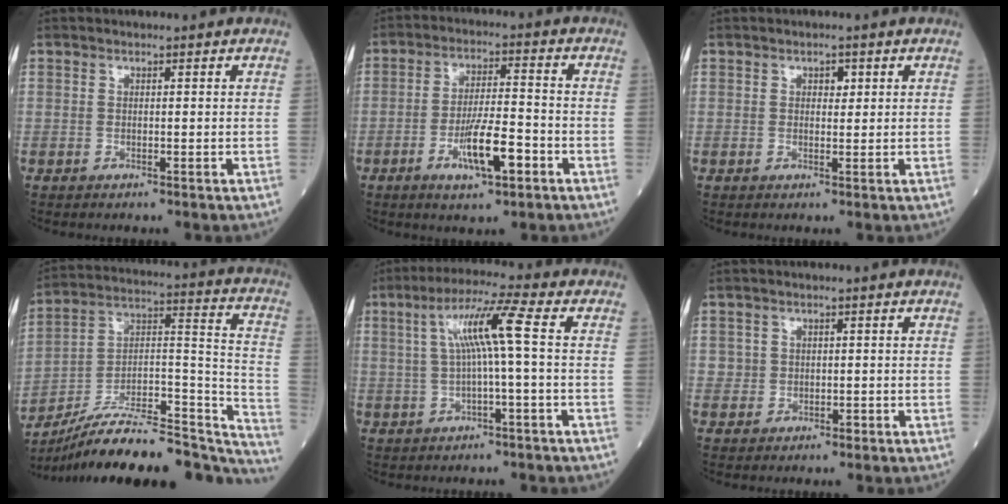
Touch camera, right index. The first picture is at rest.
{"total": 8.7, "force": [-3.8, 1.7, 7.7], "torque": [-0.145, -0.003, -0.062]}
{"total": 1.5, "force": [0.6, 0.9, 1.0], "torque": [-0.011, 0.000, 0.007]}
{"total": 29.4, "force": [-25.2, 6.9, 13.3], "torque": [-0.159, 0.027, -0.375]}
{"total": 7.9, "force": [0.9, -0.7, 7.8], "torque": [-0.144, 0.020, 0.020]}
{"total": 1.9, "force": [0.1, 1.8, 0.3], "torque": [-0.005, 0.002, 0.004]}